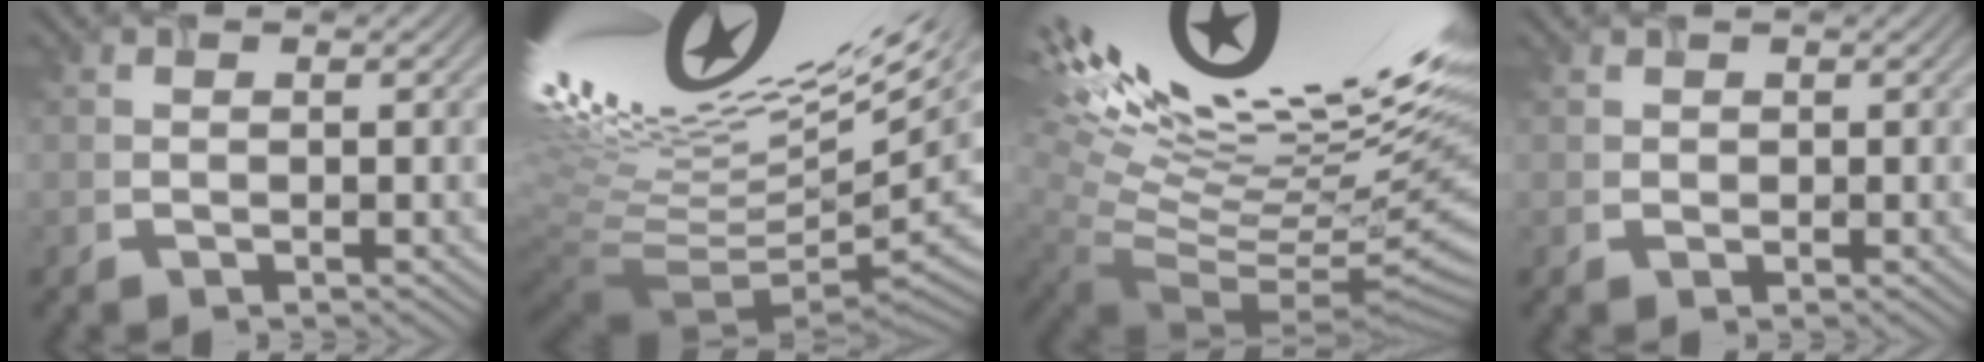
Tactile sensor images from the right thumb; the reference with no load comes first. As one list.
[{"total": 17.6, "force": [7.0, 5.3, 15.3], "torque": [-0.239, 0.026, 0.151]}, {"total": 18.4, "force": [7.6, 5.4, 15.8], "torque": [-0.201, 0.036, 0.147]}, {"total": 1.0, "force": [0.7, 0.7, 0.2], "torque": [-0.004, 0.008, 0.020]}]